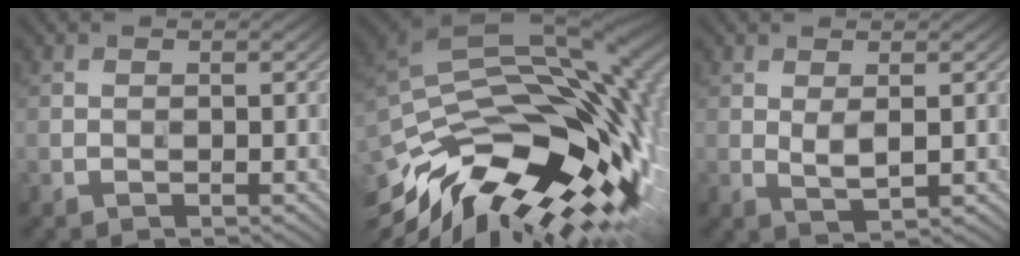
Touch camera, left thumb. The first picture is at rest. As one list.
[{"total": 18.2, "force": [-7.8, 9.2, 13.7], "torque": [-0.264, -0.012, -0.132]}, {"total": 2.2, "force": [0.5, 0.7, 2.0], "torque": [-0.046, 0.000, 0.015]}]